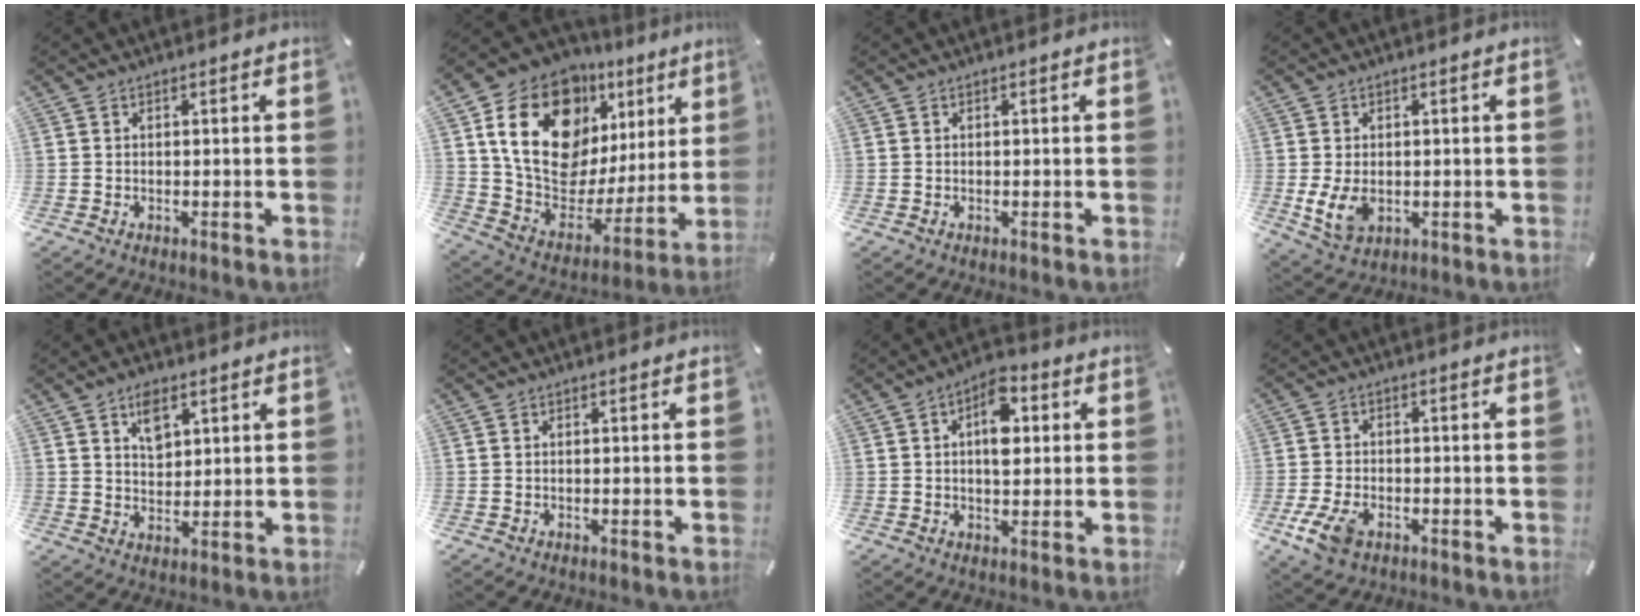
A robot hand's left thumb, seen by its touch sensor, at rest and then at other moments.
{"total": 21.1, "force": [10.6, 14.2, 11.6], "torque": [-0.204, -0.073, 0.189]}
{"total": 0.0}
{"total": 6.1, "force": [-0.4, 4.3, 4.2], "torque": [-0.092, -0.005, -0.007]}
{"total": 6.0, "force": [3.2, 3.9, 3.2], "torque": [-0.042, -0.009, 0.052]}
{"total": 0.0}
{"total": 8.5, "force": [1.9, 5.0, 6.7], "torque": [-0.084, -0.006, 0.027]}
{"total": 6.8, "force": [-3.0, 4.2, 4.4], "torque": [-0.108, 0.005, -0.058]}